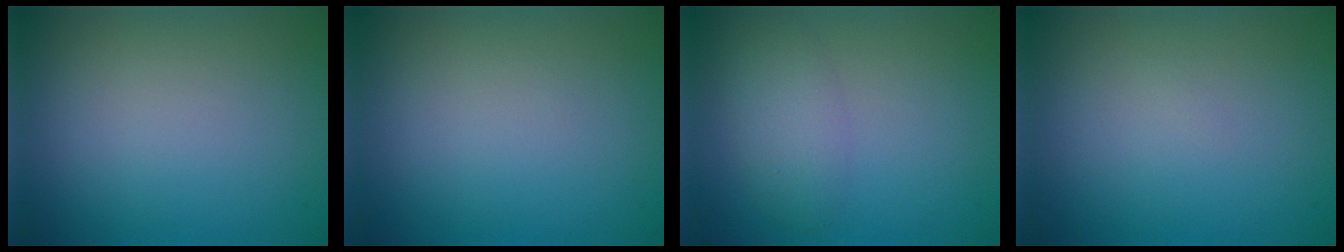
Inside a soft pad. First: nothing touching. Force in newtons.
{"total": 0.0}
{"total": 2.8, "press": 2.8, "slide": 0.0}
{"total": 0.0}